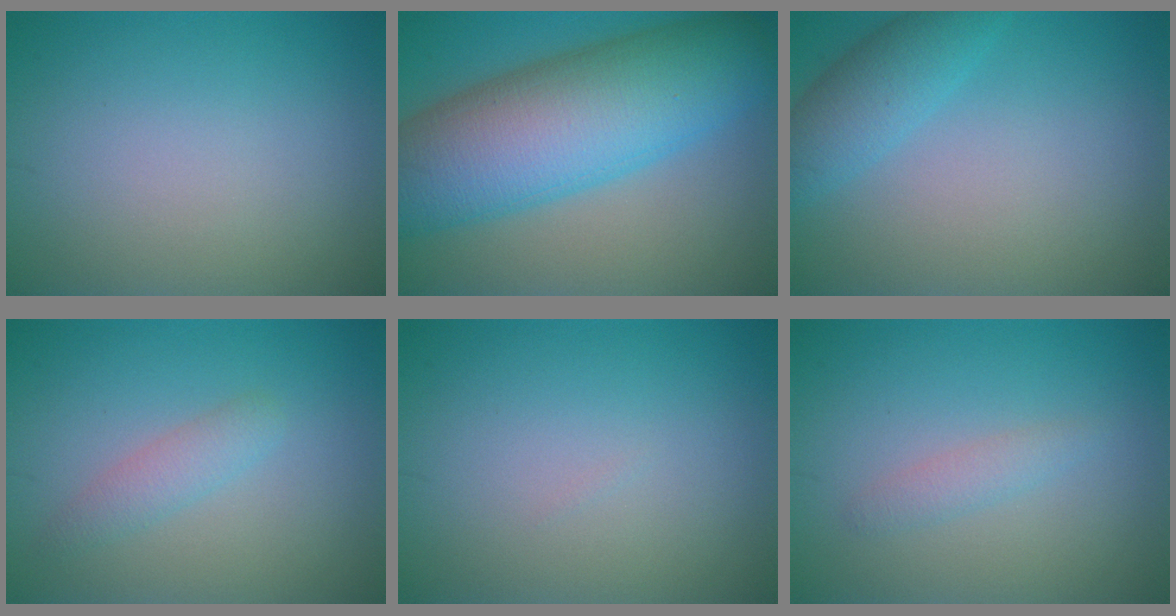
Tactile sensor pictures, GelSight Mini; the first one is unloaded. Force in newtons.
{"total": 13.4, "press": 13.4, "slide": 0.1}
{"total": 3.5, "press": 3.5, "slide": 0.2}
{"total": 1.9, "press": 1.9, "slide": 0.0}
{"total": 0.0}
{"total": 1.3, "press": 1.3, "slide": 0.0}